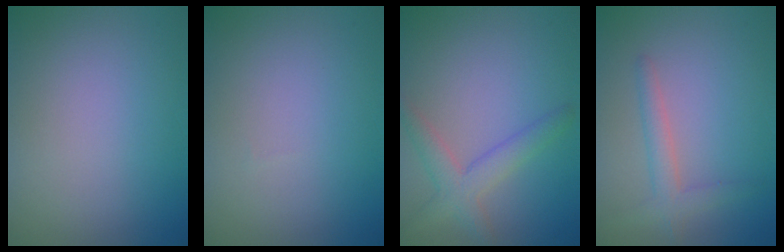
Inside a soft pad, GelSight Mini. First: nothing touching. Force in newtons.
{"total": 0.0}
{"total": 3.3, "press": 3.3, "slide": 0.1}
{"total": 2.3, "press": 2.3, "slide": 0.1}